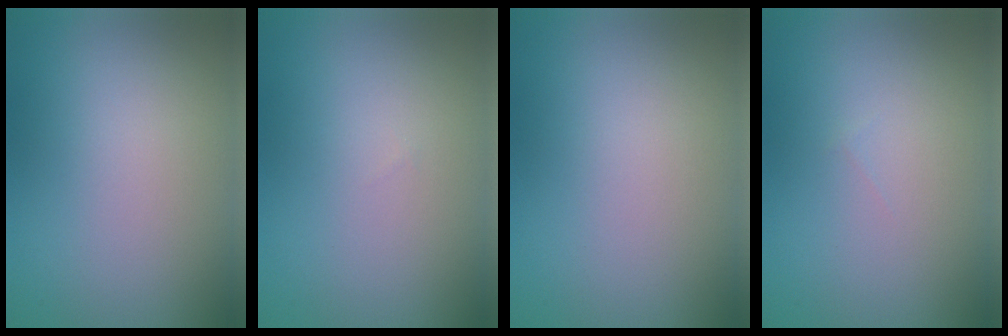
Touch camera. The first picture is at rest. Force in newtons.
{"total": 0.0}
{"total": 0.0}
{"total": 0.0}